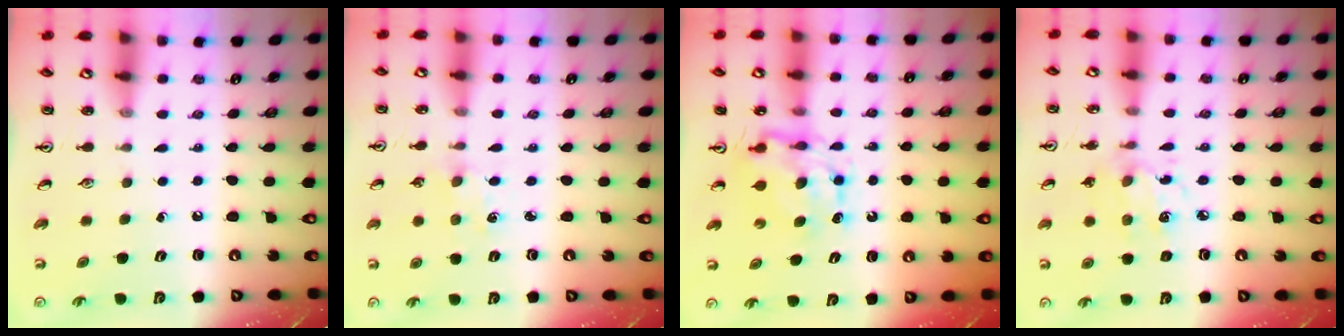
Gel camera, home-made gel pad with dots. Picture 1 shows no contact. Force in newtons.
{"total": 1.1, "press": 1.1, "slide": 0.2}
{"total": 8.0, "press": 7.9, "slide": 0.4}
{"total": 6.9, "press": 6.9, "slide": 0.5}